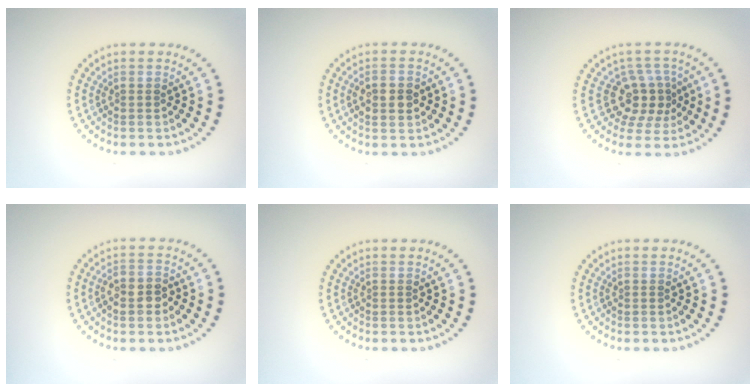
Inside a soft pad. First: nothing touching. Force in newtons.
{"total": 3.1, "press": 3.1, "slide": 0.4}
{"total": 3.7, "press": 3.1, "slide": 2.0}
{"total": 2.3, "press": 2.1, "slide": 0.8}
{"total": 0.0}
{"total": 0.0}